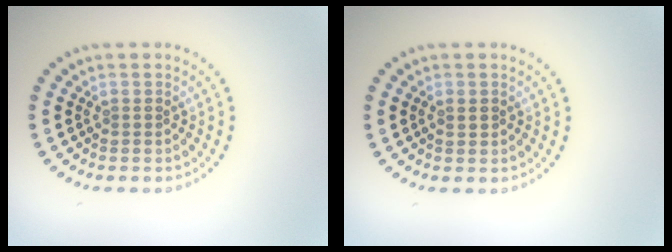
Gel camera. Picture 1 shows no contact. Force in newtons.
{"total": 0.5, "press": 0.5, "slide": 0.2}